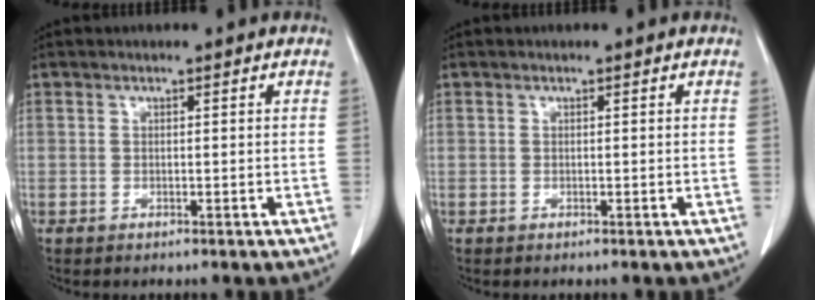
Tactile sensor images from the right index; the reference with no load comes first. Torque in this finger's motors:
{"motor_torque": [0.00, 0.00, 0.00, 0.00]}